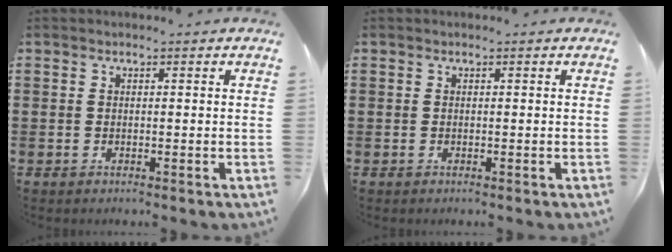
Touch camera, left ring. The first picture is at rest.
{"total": 0.0}